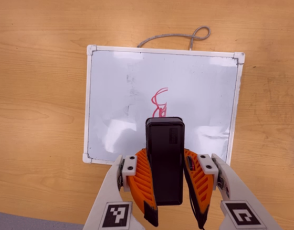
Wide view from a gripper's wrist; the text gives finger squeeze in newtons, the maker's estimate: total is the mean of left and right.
{"total": 8.6, "left": 7.4, "right": 9.8}